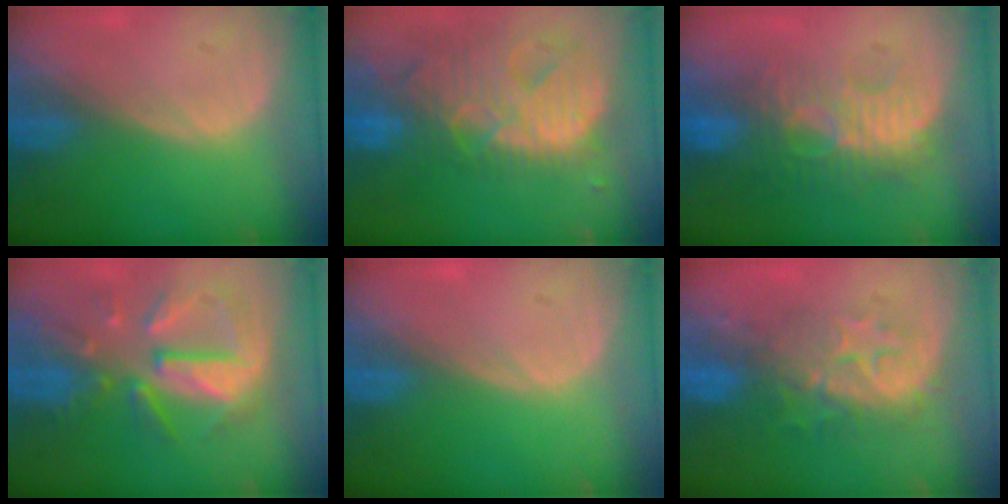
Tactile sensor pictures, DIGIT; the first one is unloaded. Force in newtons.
{"total": 13.8, "press": 11.7, "slide": 7.3}
{"total": 9.5, "press": 9.0, "slide": 3.2}
{"total": 10.2, "press": 9.3, "slide": 4.2}
{"total": 0.0}
{"total": 8.5, "press": 8.4, "slide": 1.3}